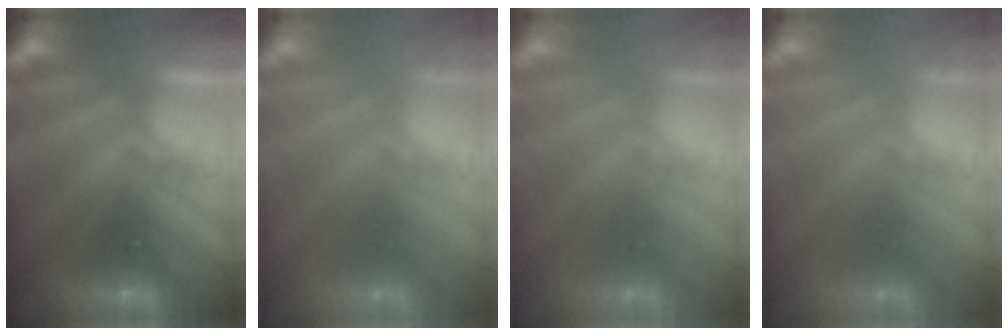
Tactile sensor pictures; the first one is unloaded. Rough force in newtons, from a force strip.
{"total": 2.5}
{"total": 2.5}
{"total": 2.5}